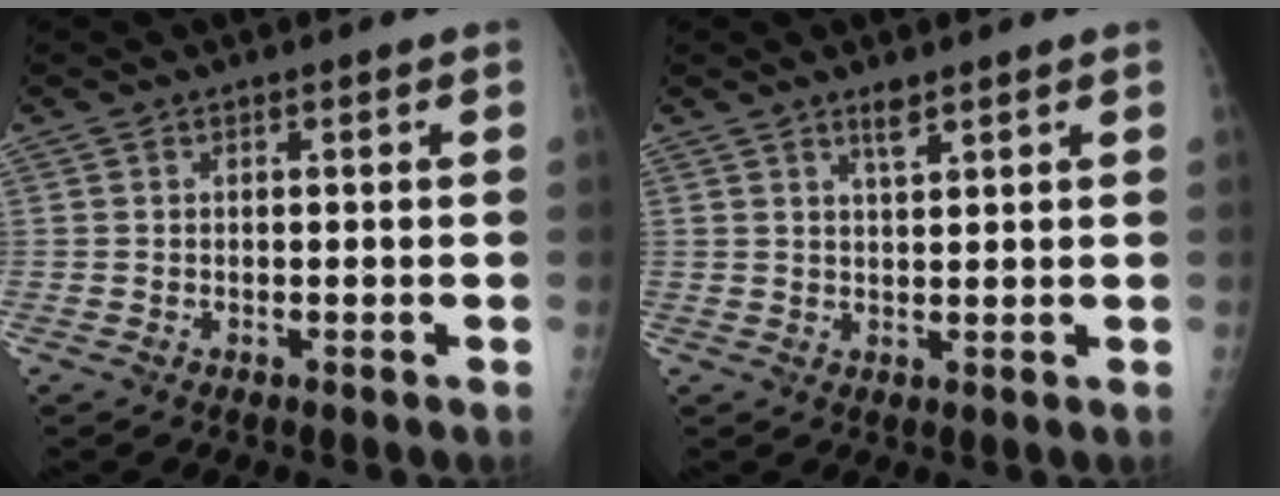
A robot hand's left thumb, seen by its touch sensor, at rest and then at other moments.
{"total": 2.5, "force": [1.9, 0.5, 1.6], "torque": [-0.028, -0.011, 0.034]}